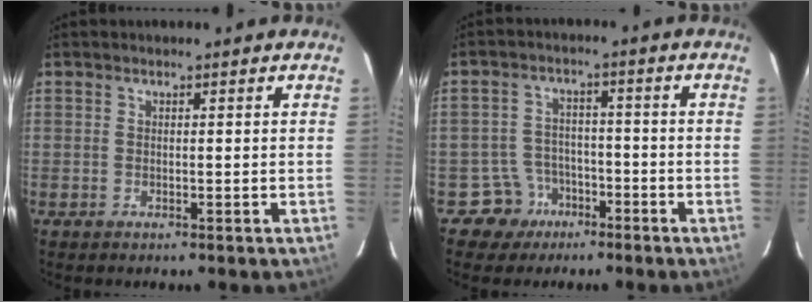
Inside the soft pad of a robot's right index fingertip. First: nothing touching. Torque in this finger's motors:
{"motor_torque": [-0.44, -0.32, -0.37, -0.10]}